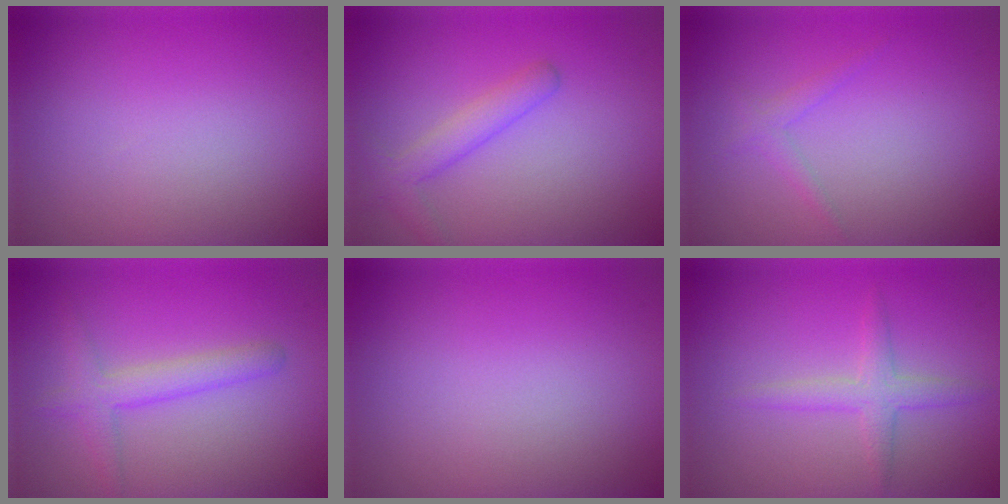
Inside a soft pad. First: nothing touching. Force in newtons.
{"total": 2.4, "press": 2.4, "slide": 0.1}
{"total": 1.1, "press": 1.1, "slide": 0.0}
{"total": 2.8, "press": 2.8, "slide": 0.2}
{"total": 0.0}
{"total": 2.2, "press": 2.2, "slide": 0.1}